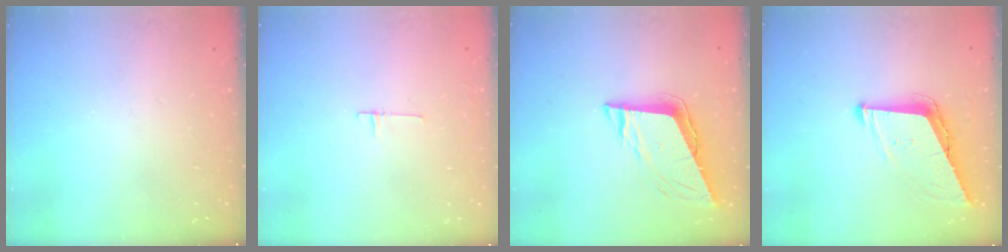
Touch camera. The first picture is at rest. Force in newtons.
{"total": 4.5, "press": 4.5, "slide": 0.4}
{"total": 8.6, "press": 8.4, "slide": 1.9}
{"total": 7.8, "press": 7.8, "slide": 0.9}